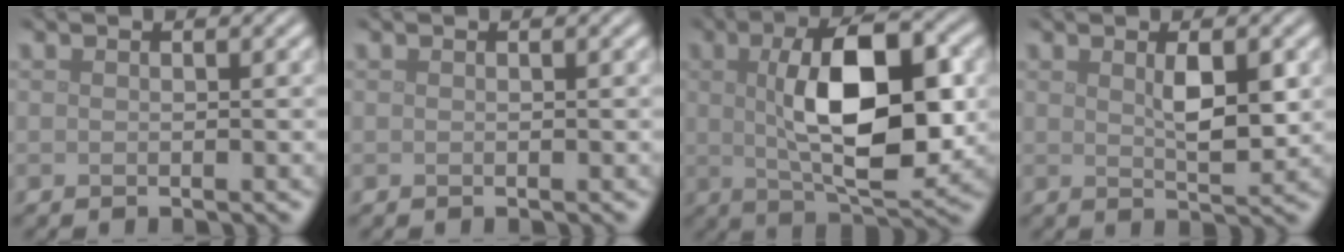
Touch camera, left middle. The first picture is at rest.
{"total": 0.0}
{"total": 10.5, "force": [1.0, 4.3, 9.5], "torque": [-0.146, 0.007, 0.018]}
{"total": 3.1, "force": [0.8, 1.0, 2.8], "torque": [-0.051, -0.005, 0.016]}